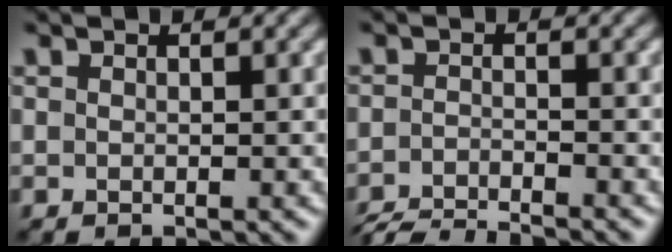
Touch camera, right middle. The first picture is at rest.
{"total": 4.9, "force": [-4.7, 0.5, 1.4], "torque": [-0.029, -0.016, -0.082]}